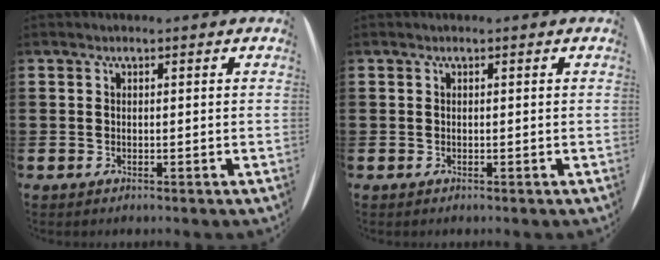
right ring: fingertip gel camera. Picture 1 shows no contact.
{"total": 0.0}